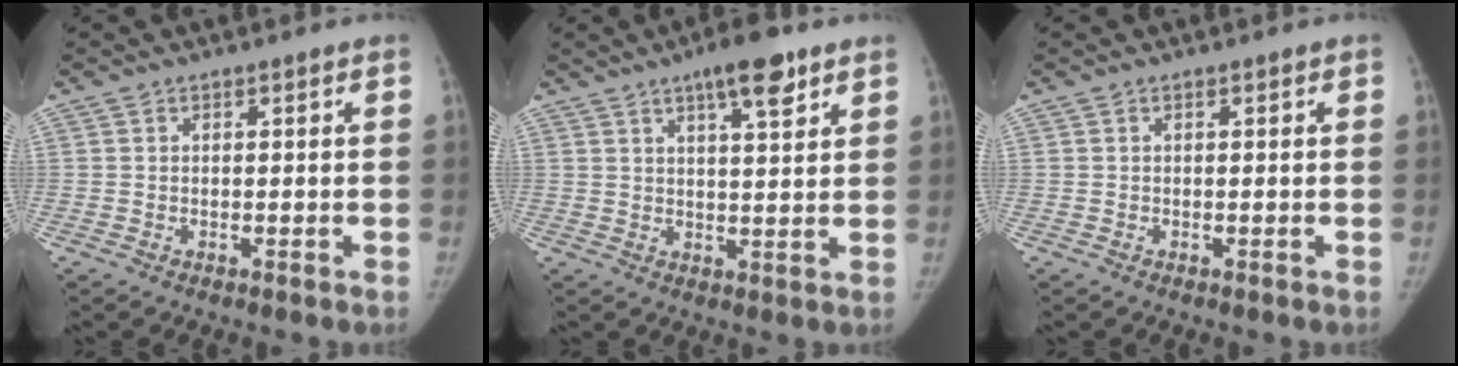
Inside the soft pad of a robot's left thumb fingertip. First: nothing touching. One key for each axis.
{"total": 8.4, "fx": 5.0, "fy": 2.4, "fz": 6.3, "tx": -0.080, "ty": -0.024, "tz": 0.075}
{"total": 0.0}